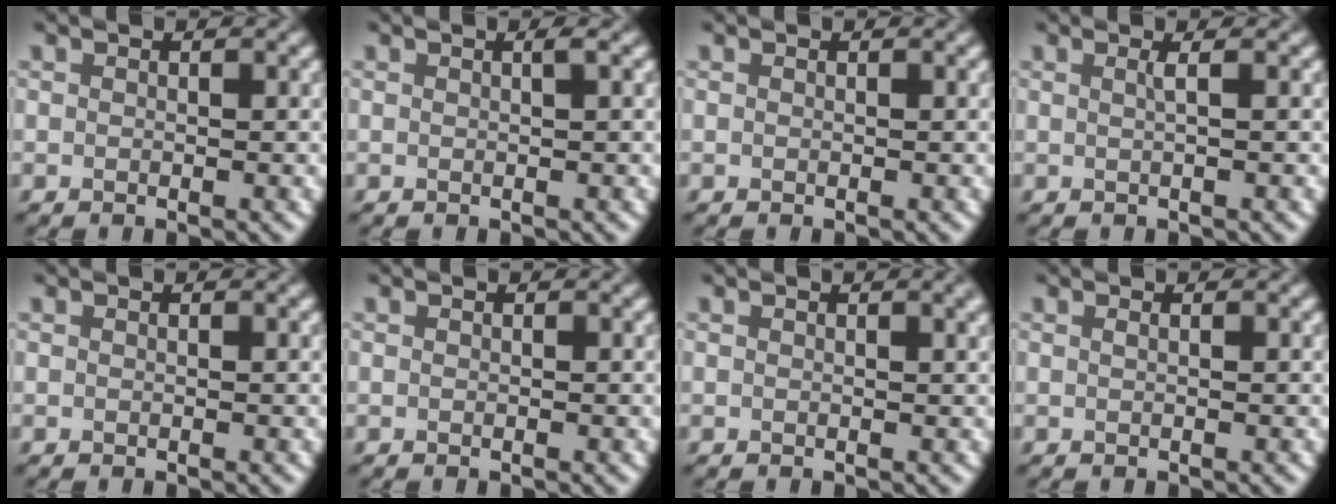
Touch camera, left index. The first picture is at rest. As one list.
[{"total": 0.8, "force": [0.2, 0.2, 0.7], "torque": [-0.006, 0.003, 0.001]}, {"total": 0.0}, {"total": 1.3, "force": [0.3, 0.4, 1.2], "torque": [-0.014, 0.002, -0.001]}, {"total": 0.0}, {"total": 0.0}, {"total": 1.4, "force": [0.7, 0.4, 1.1], "torque": [-0.007, 0.004, 0.009]}, {"total": 0.6, "force": [0.2, 0.3, 0.5], "torque": [-0.006, 0.002, -0.001]}]